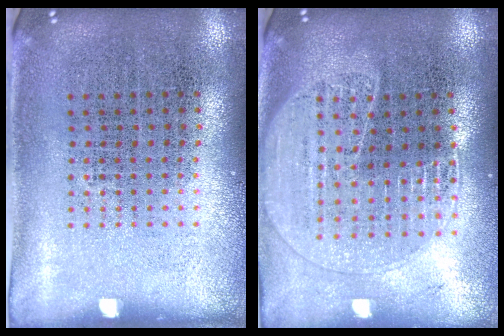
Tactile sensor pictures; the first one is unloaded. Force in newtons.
{"total": 1.7, "press": 1.5, "slide": 0.6}